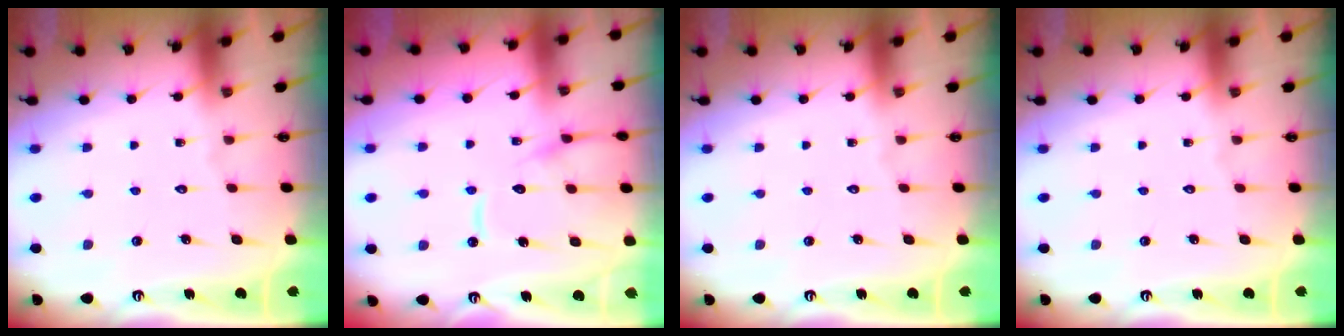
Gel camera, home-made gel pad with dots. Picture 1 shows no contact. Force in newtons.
{"total": 13.0, "press": 12.9, "slide": 1.3}
{"total": 0.0}
{"total": 0.0}